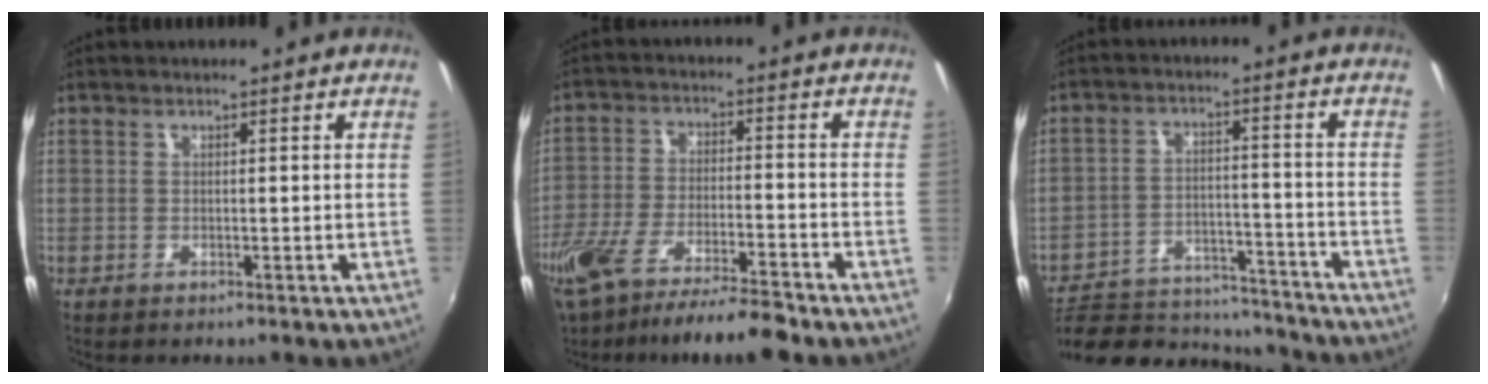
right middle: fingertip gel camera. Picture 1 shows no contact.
{"total": 13.9, "force": [-11.2, 2.2, 7.9], "torque": [-0.170, -0.031, -0.195]}
{"total": 19.0, "force": [-16.8, 6.6, 6.0], "torque": [-0.127, 0.010, -0.229]}